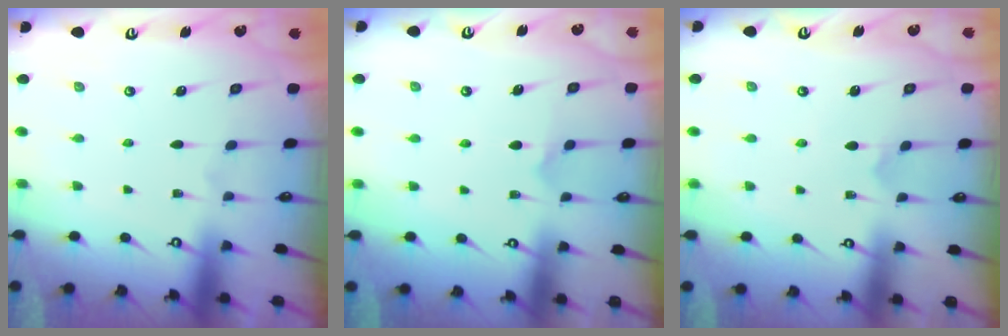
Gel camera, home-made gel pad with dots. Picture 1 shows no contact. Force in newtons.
{"total": 5.4, "press": 5.4, "slide": 0.2}
{"total": 2.3, "press": 2.3, "slide": 0.2}